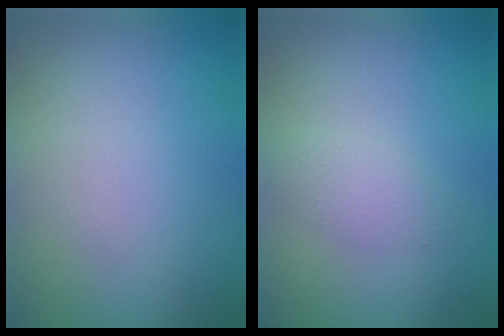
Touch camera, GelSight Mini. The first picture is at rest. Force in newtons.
{"total": 1.9, "press": 1.9, "slide": 0.1}